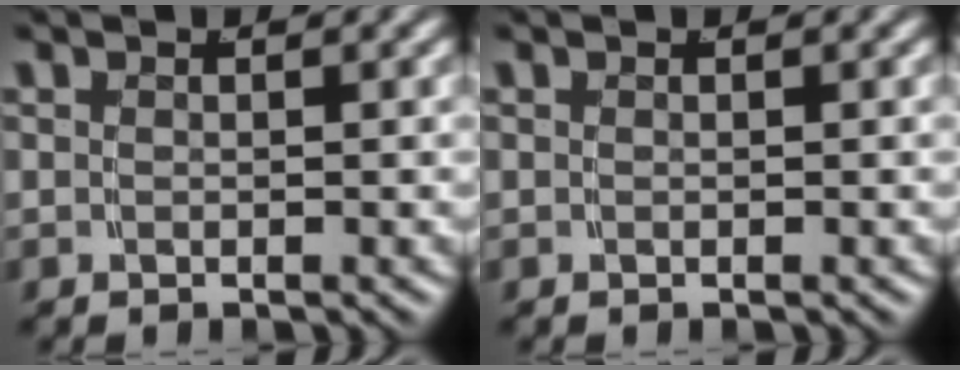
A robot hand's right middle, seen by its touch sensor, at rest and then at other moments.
{"total": 0.0}